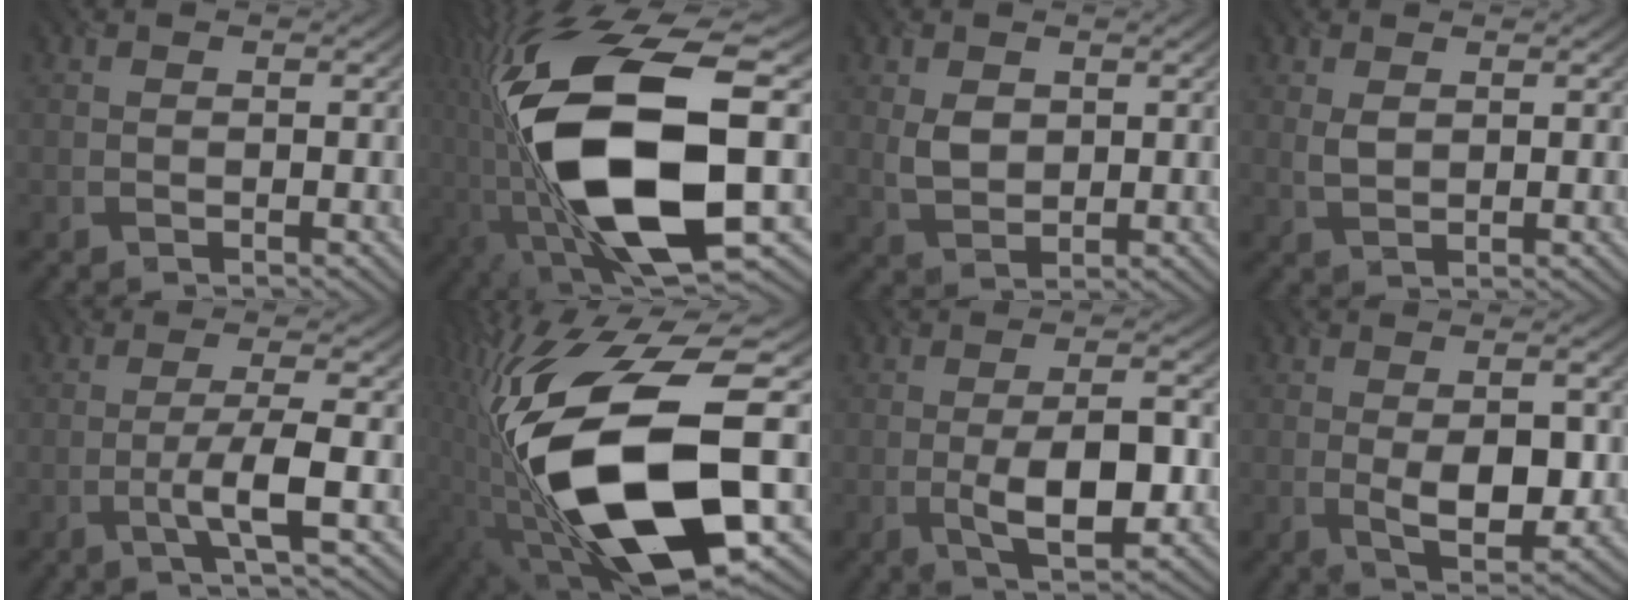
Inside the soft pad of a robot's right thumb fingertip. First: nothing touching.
{"total": 20.0, "force": [-2.1, 8.3, 18.1], "torque": [-0.391, -0.026, -0.027]}
{"total": 3.0, "force": [0.9, 2.2, 1.8], "torque": [-0.046, -0.003, 0.020]}
{"total": 1.8, "force": [0.8, 0.9, 1.3], "torque": [-0.036, -0.003, 0.020]}
{"total": 4.7, "force": [-1.7, 0.2, 4.4], "torque": [-0.074, 0.013, -0.045]}
{"total": 19.4, "force": [-3.9, 8.4, 17.1], "torque": [-0.354, -0.021, -0.066]}
{"total": 7.8, "force": [-2.0, 2.6, 7.0], "torque": [-0.120, -0.005, -0.034]}
{"total": 6.7, "force": [-0.7, 2.8, 6.1], "torque": [-0.111, -0.013, -0.003]}